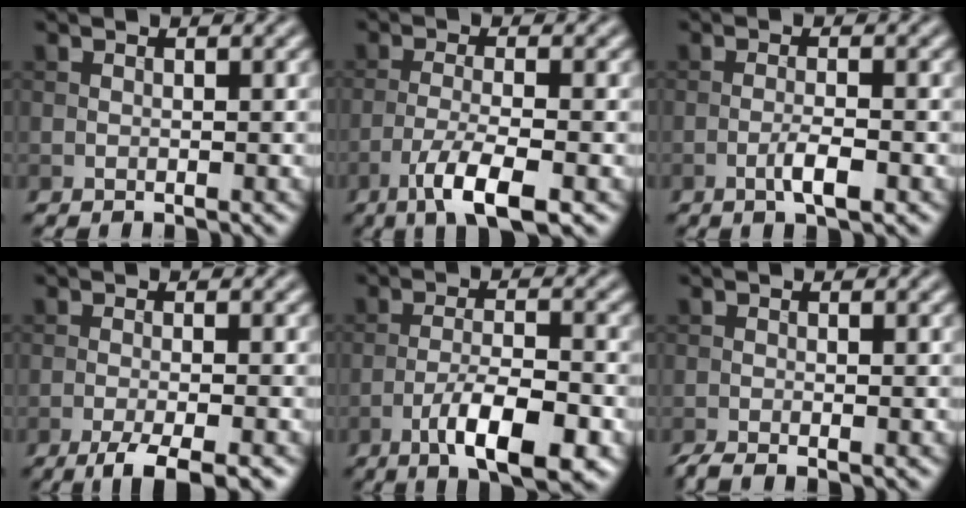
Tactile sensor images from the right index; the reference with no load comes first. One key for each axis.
{"total": 5.1, "fx": -2.9, "fy": 1.0, "fz": 4.1, "tx": -0.077, "ty": -0.001, "tz": -0.058}
{"total": 2.5, "fx": -1.1, "fy": 0.5, "fz": 2.2, "tx": -0.041, "ty": 0.004, "tz": -0.024}
{"total": 4.3, "fx": -2.7, "fy": 0.8, "fz": 3.2, "tx": -0.051, "ty": -0.001, "tz": -0.051}
{"total": 7.3, "fx": -4.0, "fy": 2.0, "fz": 5.8, "tx": -0.100, "ty": 0.004, "tz": -0.068}
{"total": 1.6, "fx": -1.3, "fy": 0.2, "fz": 1.0, "tx": -0.019, "ty": -0.005, "tz": -0.027}